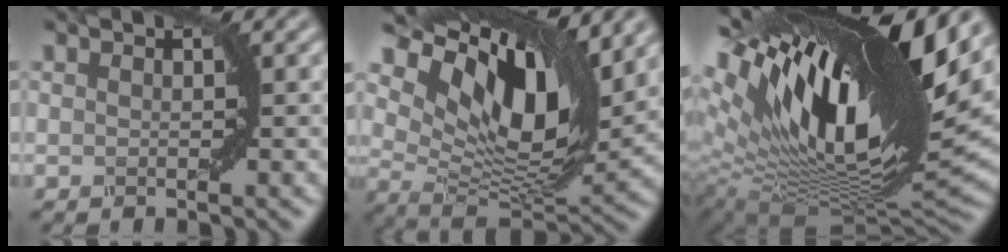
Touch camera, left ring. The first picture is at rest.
{"total": 12.0, "force": [6.1, 5.6, 8.6], "torque": [-0.148, 0.001, 0.112]}
{"total": 18.3, "force": [7.3, 6.7, 15.4], "torque": [-0.280, 0.024, 0.128]}